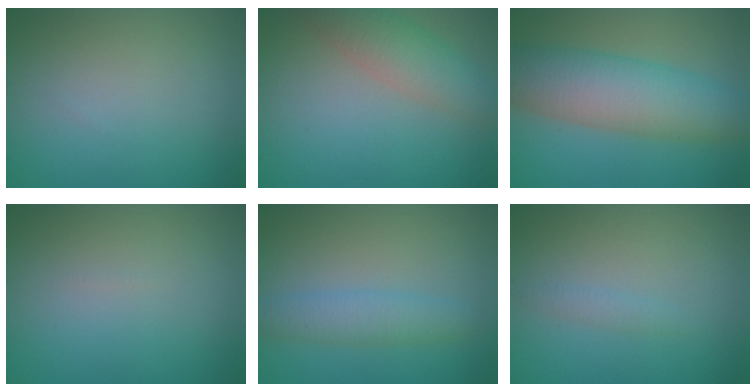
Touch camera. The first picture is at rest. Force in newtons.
{"total": 4.2, "press": 4.2, "slide": 0.2}
{"total": 8.3, "press": 8.3, "slide": 0.5}
{"total": 0.0}
{"total": 2.9, "press": 2.9, "slide": 0.1}
{"total": 0.9, "press": 0.9, "slide": 0.1}